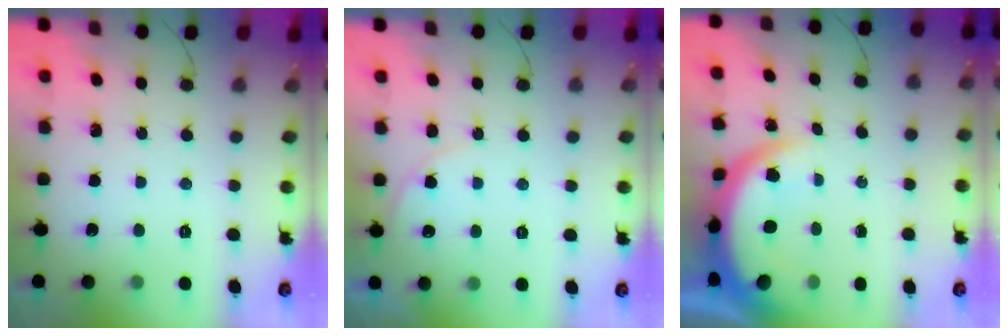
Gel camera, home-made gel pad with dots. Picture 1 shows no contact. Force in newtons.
{"total": 4.1, "press": 4.1, "slide": 0.6}
{"total": 8.8, "press": 8.8, "slide": 0.9}